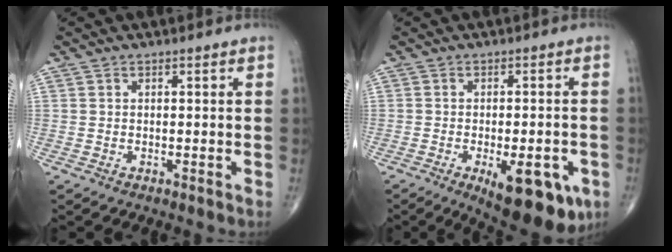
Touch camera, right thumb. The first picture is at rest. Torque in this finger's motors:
{"motor_torque": [1.06, 1.79, 0.19, -0.30, 0.26]}